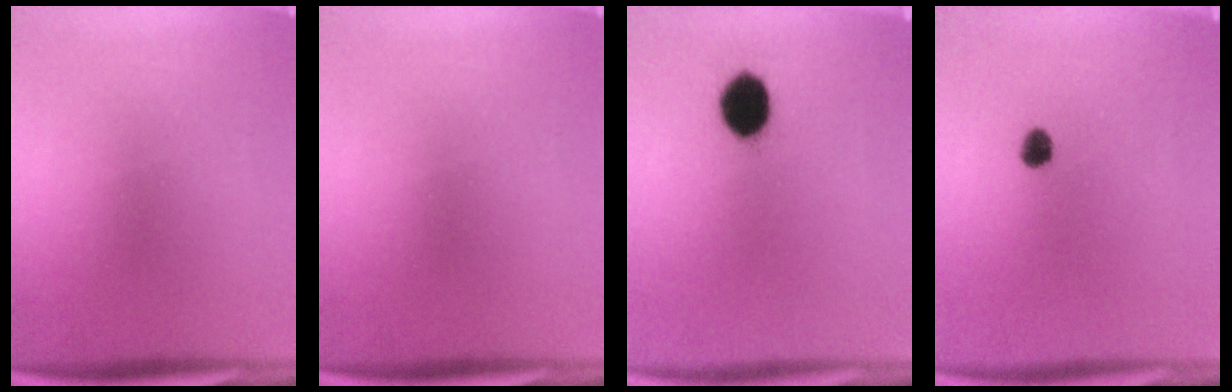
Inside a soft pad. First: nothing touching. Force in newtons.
{"total": 0.0}
{"total": 8.6}
{"total": 2.5}